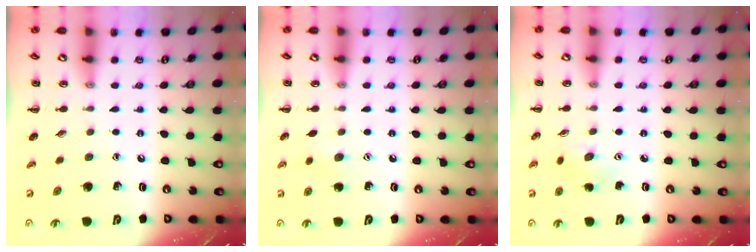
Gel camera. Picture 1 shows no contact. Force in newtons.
{"total": 4.4, "press": 4.3, "slide": 0.9}
{"total": 3.2, "press": 3.0, "slide": 0.9}